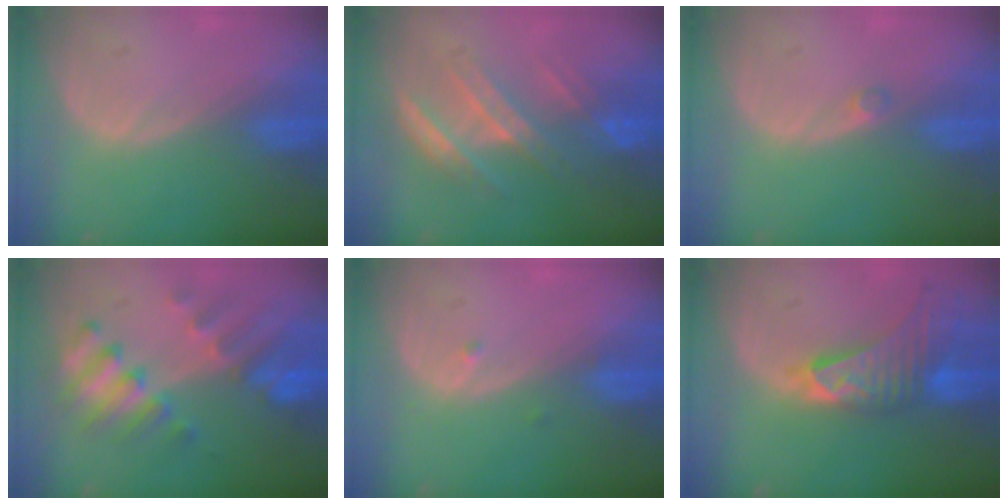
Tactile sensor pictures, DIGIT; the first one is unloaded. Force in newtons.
{"total": 7.1, "press": 6.8, "slide": 1.9}
{"total": 1.0, "press": 0.9, "slide": 0.5}
{"total": 8.8, "press": 8.4, "slide": 2.8}
{"total": 0.9, "press": 0.7, "slide": 0.5}
{"total": 9.2, "press": 8.3, "slide": 3.9}